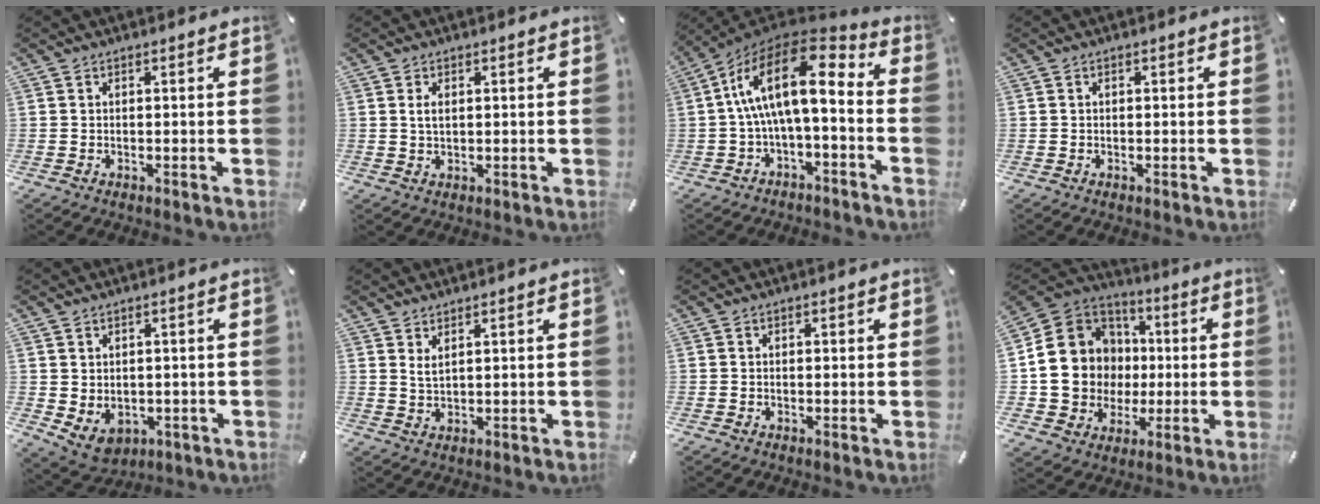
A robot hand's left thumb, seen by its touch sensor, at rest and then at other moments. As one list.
[{"total": 2.3, "force": [0.6, 1.3, 1.8], "torque": [-0.031, 0.002, 0.007]}, {"total": 17.1, "force": [2.2, 7.2, 15.4], "torque": [-0.288, -0.019, 0.033]}, {"total": 0.7, "force": [0.0, 0.5, 0.4], "torque": [-0.009, 0.003, -0.001]}, {"total": 4.2, "force": [0.7, 3.8, 1.6], "torque": [-0.031, -0.013, 0.012]}, {"total": 2.4, "force": [1.7, 0.7, 1.6], "torque": [-0.034, -0.001, 0.030]}, {"total": 0.6, "force": [0.0, 0.5, 0.3], "torque": [-0.006, 0.004, -0.001]}, {"total": 17.9, "force": [-0.1, 16.6, 6.6], "torque": [-0.133, -0.002, 0.018]}]